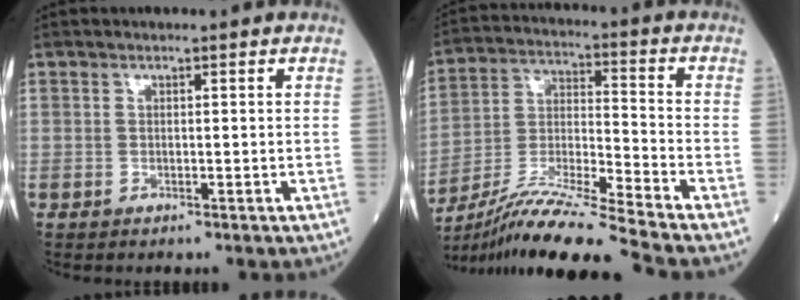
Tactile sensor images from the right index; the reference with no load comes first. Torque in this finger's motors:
{"motor_torque": [-0.13, -0.40, 0.46, 0.06]}